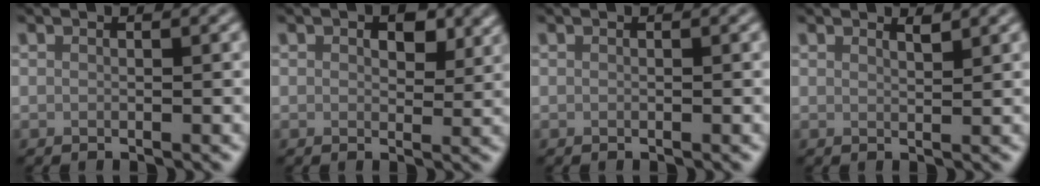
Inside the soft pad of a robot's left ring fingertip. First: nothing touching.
{"total": 3.0, "force": [1.3, 1.7, 2.1], "torque": [-0.030, -0.004, 0.018]}
{"total": 0.0}
{"total": 1.0, "force": [0.9, 0.1, 0.4], "torque": [-0.003, -0.001, 0.015]}